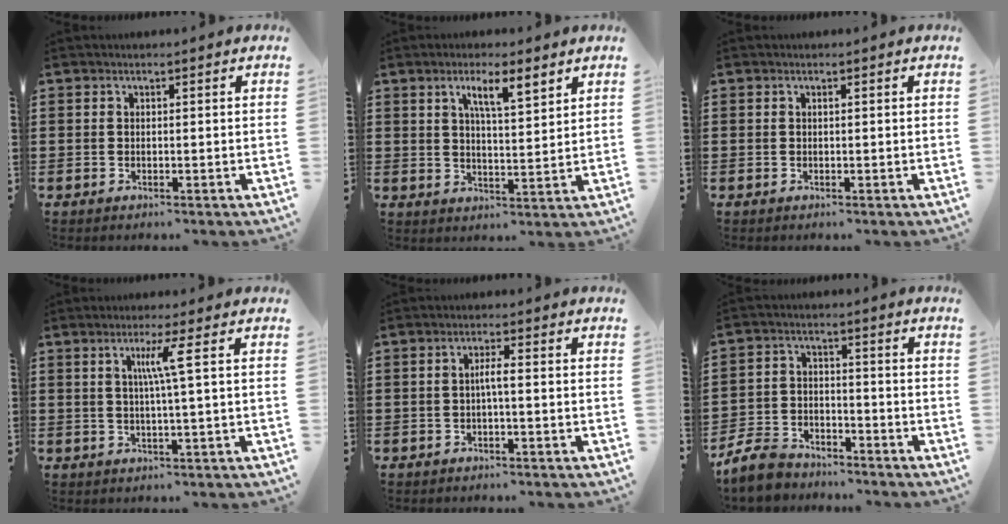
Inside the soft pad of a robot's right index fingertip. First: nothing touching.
{"total": 5.7, "force": [3.3, 1.1, 4.4], "torque": [-0.080, -0.001, 0.052]}
{"total": 0.0}
{"total": 4.7, "force": [1.1, -0.7, 4.5], "torque": [-0.087, -0.002, 0.012]}
{"total": 2.2, "force": [-0.4, 0.2, 2.2], "torque": [-0.042, 0.001, -0.009]}
{"total": 6.4, "force": [-5.9, 1.7, 1.4], "torque": [-0.047, 0.011, -0.121]}